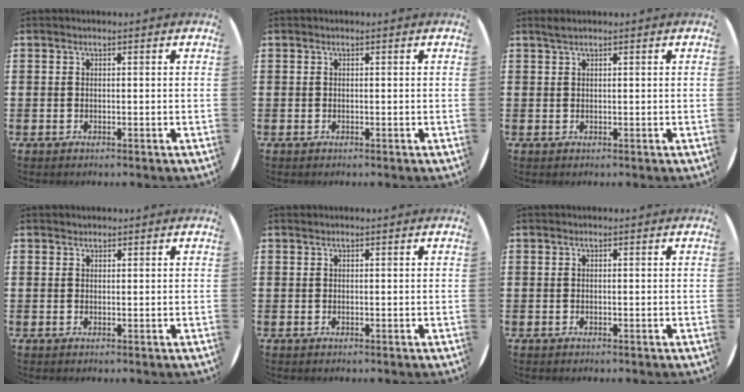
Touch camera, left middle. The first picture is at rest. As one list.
[{"total": 0.0}, {"total": 0.8, "force": [0.7, -0.1, 0.4], "torque": [-0.008, 0.001, 0.013]}, {"total": 0.7, "force": [0.7, 0.2, -0.1], "torque": [0.003, 0.004, 0.013]}, {"total": 0.0}, {"total": 0.0}]